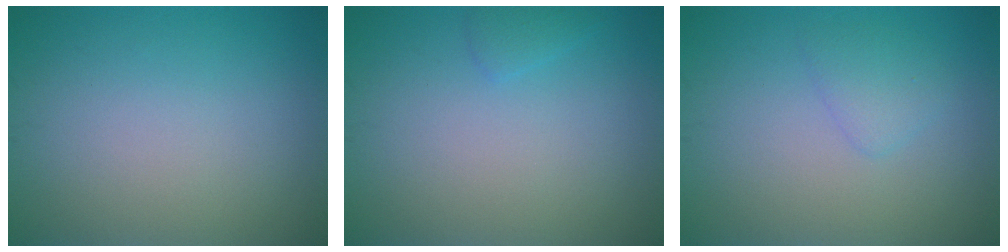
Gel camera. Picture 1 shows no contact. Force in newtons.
{"total": 0.9, "press": 0.9, "slide": 0.1}
{"total": 1.6, "press": 1.6, "slide": 0.1}